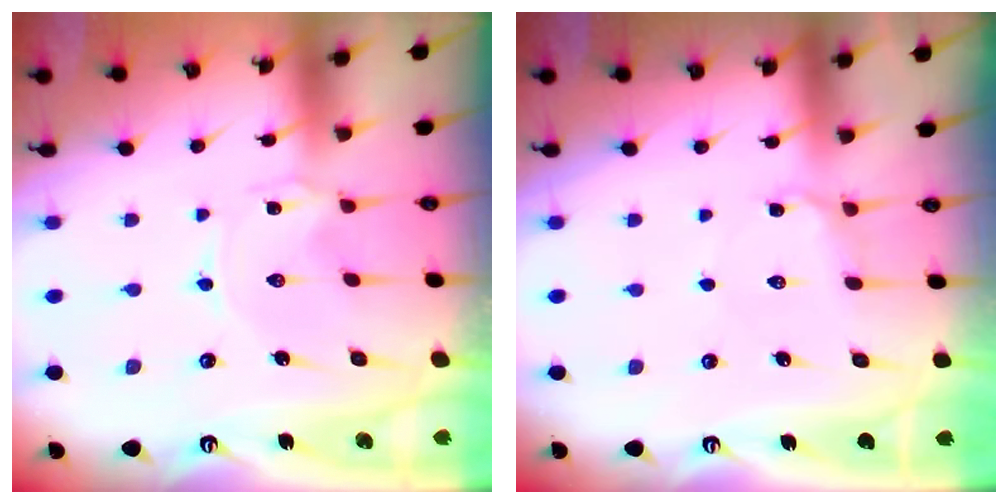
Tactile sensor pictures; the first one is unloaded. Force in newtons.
{"total": 4.6, "press": 4.5, "slide": 0.6}